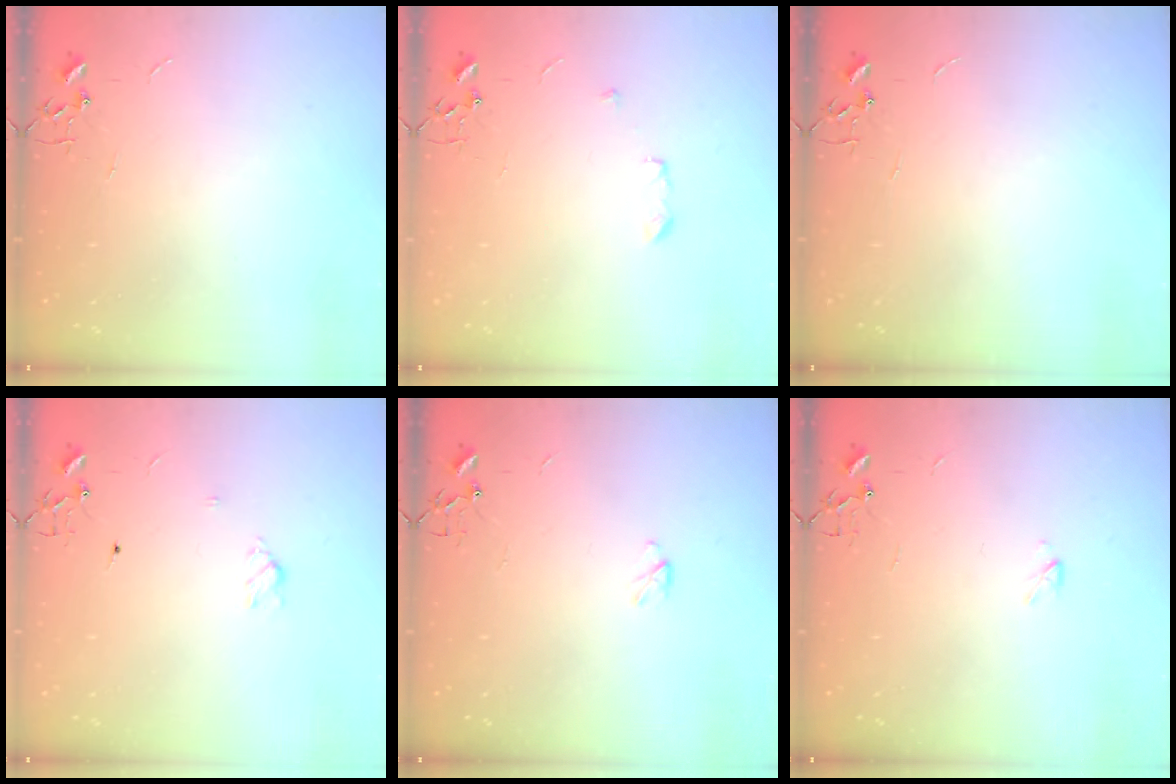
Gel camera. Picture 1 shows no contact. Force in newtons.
{"total": 4.7, "press": 4.7, "slide": 0.7}
{"total": 0.0}
{"total": 4.4, "press": 4.4, "slide": 0.6}
{"total": 2.9, "press": 2.9, "slide": 0.5}
{"total": 2.2, "press": 2.2, "slide": 0.4}